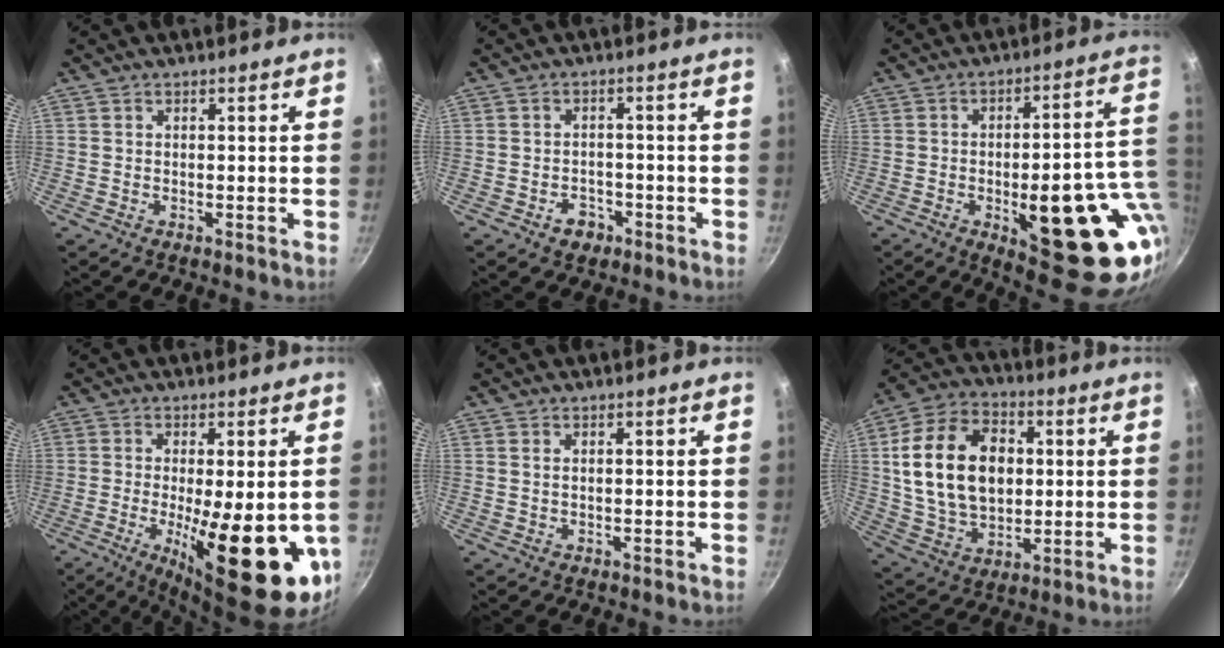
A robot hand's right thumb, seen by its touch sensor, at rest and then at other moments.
{"total": 3.9, "force": [-2.1, 2.9, 1.6], "torque": [-0.008, 0.020, -0.025]}
{"total": 23.8, "force": [-4.0, 8.8, 21.8], "torque": [-0.238, 0.002, -0.040]}
{"total": 19.6, "force": [-4.0, 6.5, 18.1], "torque": [-0.250, -0.019, -0.047]}
{"total": 0.7, "force": [0.2, 0.4, 0.6], "torque": [-0.010, 0.001, 0.003]}
{"total": 20.8, "force": [2.7, 14.5, 14.6], "torque": [-0.242, 0.007, 0.048]}